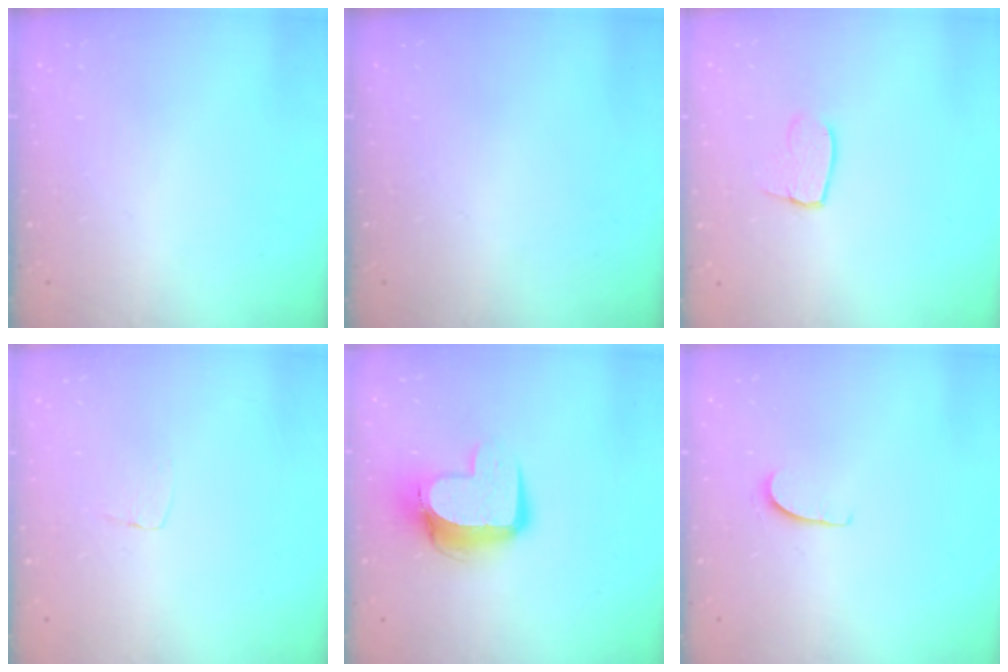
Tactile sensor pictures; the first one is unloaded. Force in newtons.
{"total": 0.0}
{"total": 5.1, "press": 5.1, "slide": 0.4}
{"total": 3.3, "press": 3.3, "slide": 0.2}
{"total": 12.2, "press": 12.1, "slide": 1.2}
{"total": 5.1, "press": 5.1, "slide": 0.4}